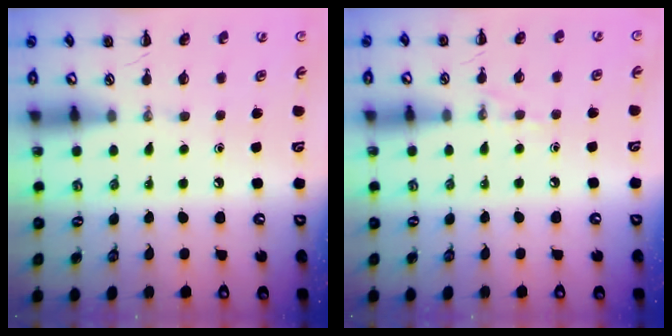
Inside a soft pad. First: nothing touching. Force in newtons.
{"total": 5.0, "press": 4.8, "slide": 1.4}